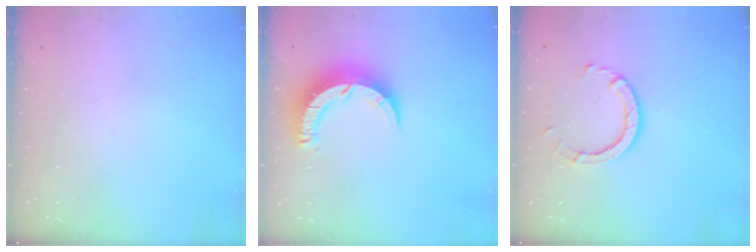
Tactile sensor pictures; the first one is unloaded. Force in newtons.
{"total": 9.3, "press": 9.2, "slide": 0.9}
{"total": 6.3, "press": 6.3, "slide": 0.3}